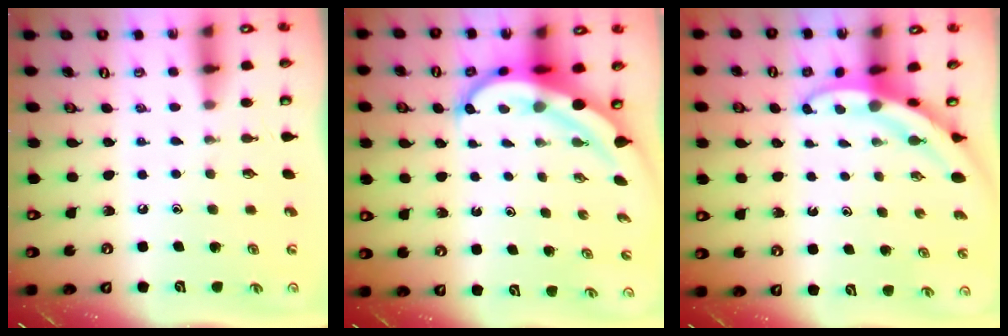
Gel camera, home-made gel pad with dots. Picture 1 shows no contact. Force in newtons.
{"total": 6.7, "press": 6.6, "slide": 1.5}
{"total": 3.2, "press": 3.2, "slide": 0.2}